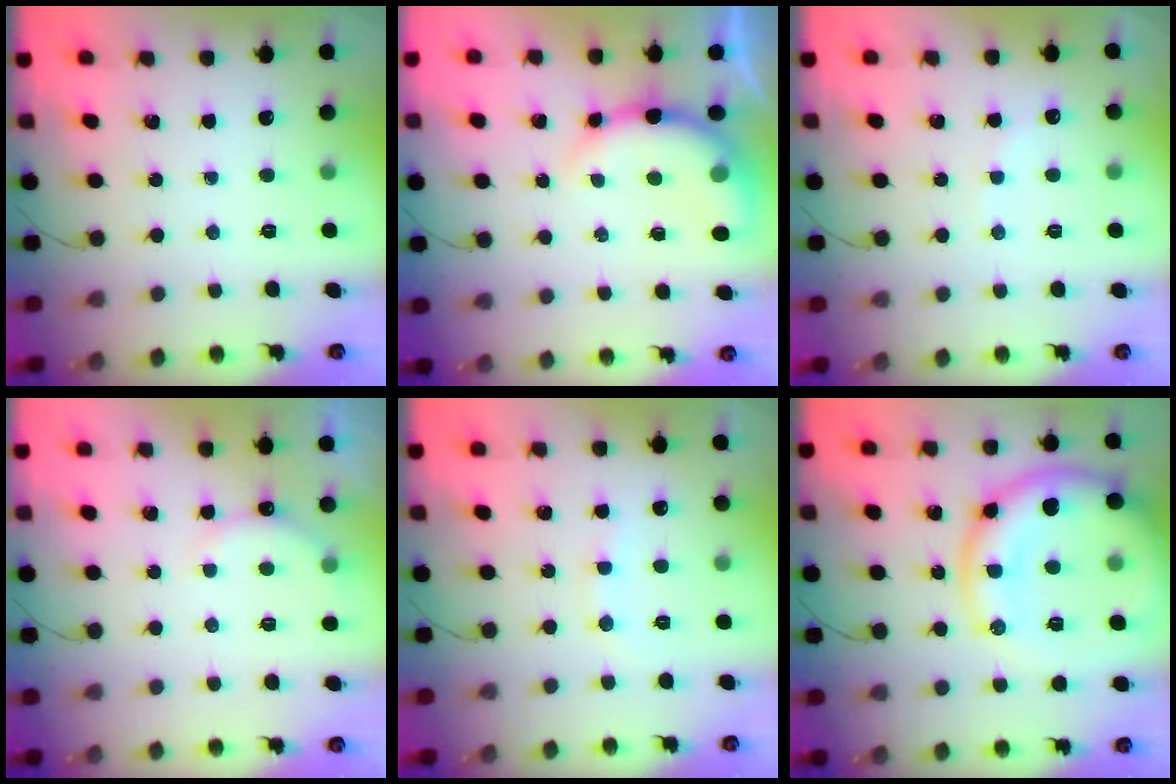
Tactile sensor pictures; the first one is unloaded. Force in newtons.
{"total": 9.8, "press": 9.7, "slide": 1.5}
{"total": 5.8, "press": 5.7, "slide": 1.0}
{"total": 8.1, "press": 8.0, "slide": 1.0}
{"total": 7.8, "press": 7.7, "slide": 1.3}
{"total": 18.3, "press": 18.2, "slide": 2.2}